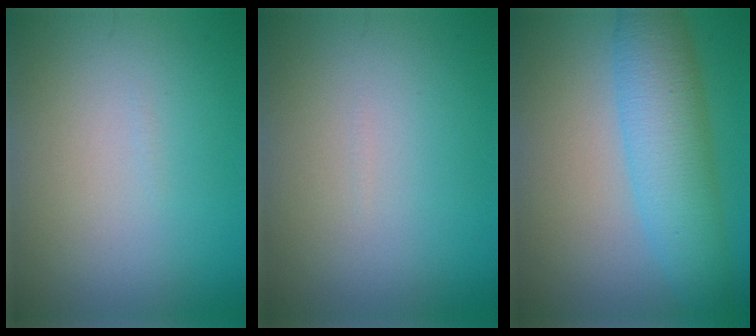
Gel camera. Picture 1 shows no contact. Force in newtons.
{"total": 0.0}
{"total": 6.1, "press": 6.1, "slide": 0.1}